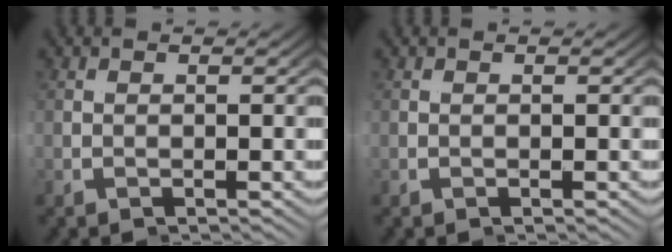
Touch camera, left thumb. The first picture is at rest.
{"total": 0.0}